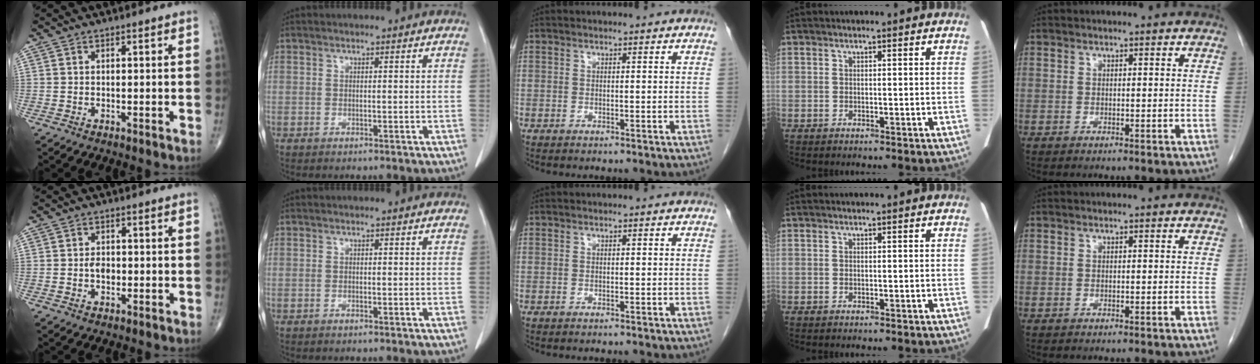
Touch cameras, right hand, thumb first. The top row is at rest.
{"thumb": {"total": 2.4, "force": [-0.5, 1.7, 1.7], "torque": [-0.019, 0.004, -0.010]}}